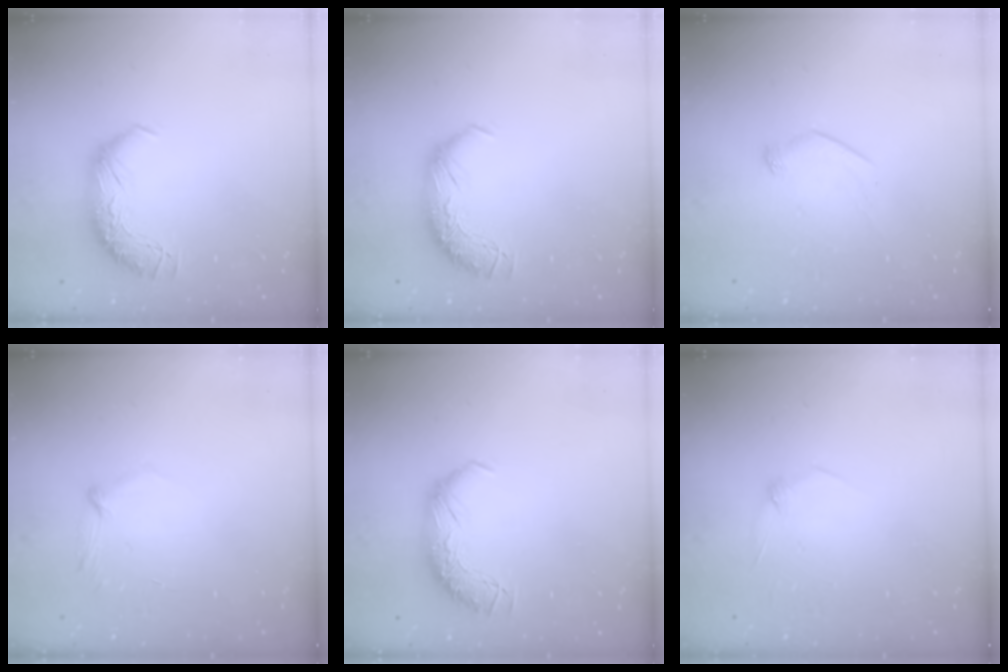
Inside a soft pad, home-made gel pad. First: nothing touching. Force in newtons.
{"total": 0.0}
{"total": 6.9, "press": 6.9, "slide": 0.9}
{"total": 6.5, "press": 6.4, "slide": 1.2}
{"total": 0.0}
{"total": 8.1, "press": 8.1, "slide": 0.6}